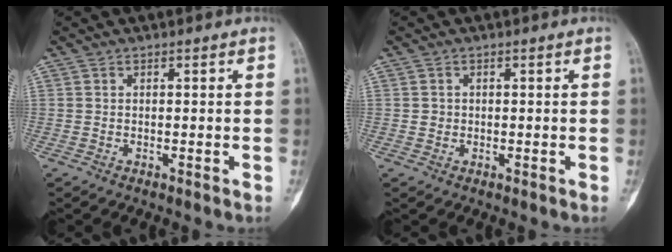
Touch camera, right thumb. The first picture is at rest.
{"total": 1.0, "force": [0.0, 1.0, 0.2], "torque": [0.000, 0.003, 0.001]}